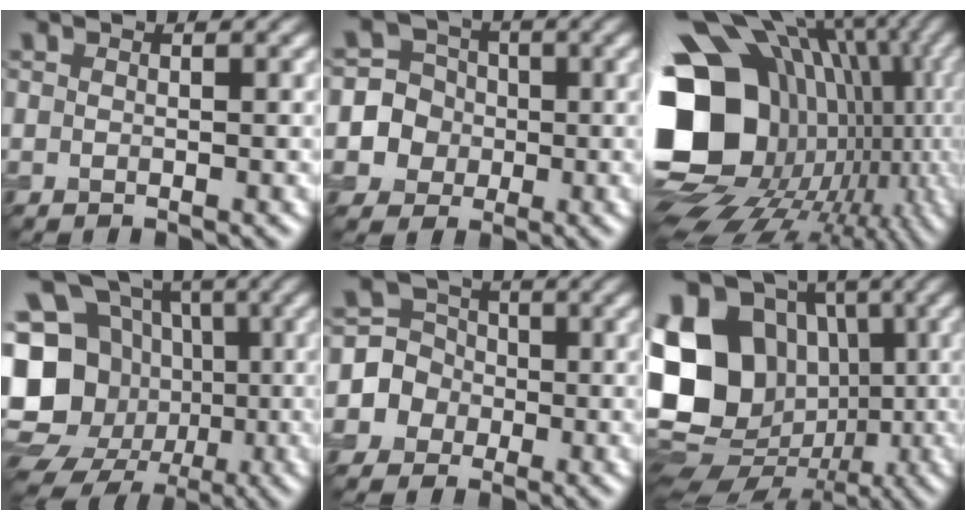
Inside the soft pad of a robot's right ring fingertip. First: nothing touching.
{"total": 6.2, "force": [-0.9, 6.1, 0.4], "torque": [-0.001, 0.031, -0.032]}
{"total": 20.5, "force": [-1.7, 16.2, 12.4], "torque": [-0.260, -0.010, 0.009]}
{"total": 17.1, "force": [-3.7, 15.3, 6.6], "torque": [-0.174, 0.008, -0.072]}
{"total": 4.3, "force": [-1.2, 4.1, -0.1], "torque": [0.021, 0.026, -0.036]}
{"total": 16.0, "force": [-1.0, 13.7, 8.3], "torque": [-0.188, 0.020, -0.034]}